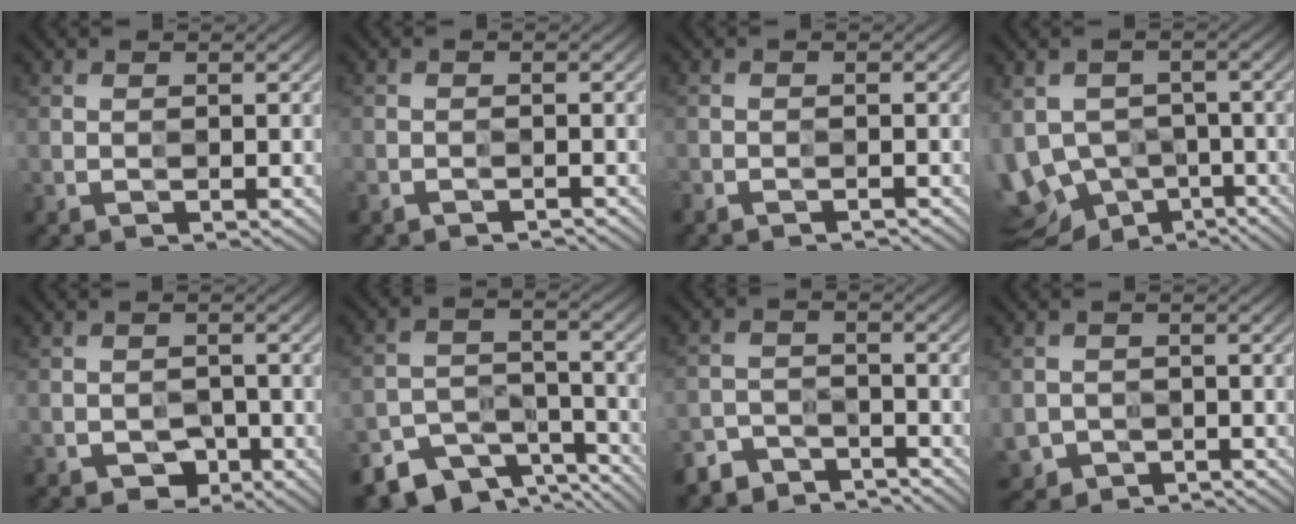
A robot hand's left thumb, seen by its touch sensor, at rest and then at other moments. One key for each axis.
{"total": 1.5, "fx": -1.4, "fy": 0.0, "fz": -0.6, "tx": 0.009, "ty": -0.003, "tz": -0.029}
{"total": 1.5, "fx": -1.4, "fy": -0.2, "fz": -0.3, "tx": 0.002, "ty": -0.001, "tz": -0.029}
{"total": 7.9, "fx": -2.4, "fy": 6.4, "fz": 3.9, "tx": -0.089, "ty": -0.011, "tz": -0.036}
{"total": 1.8, "fx": -1.3, "fy": 1.1, "fz": -0.3, "tx": 0.011, "ty": -0.001, "tz": -0.023}
{"total": 8.0, "fx": -6.9, "fy": 3.6, "fz": 1.8, "tx": -0.030, "ty": -0.014, "tz": -0.119}
{"total": 4.0, "fx": -3.8, "fy": 0.9, "fz": -0.8, "tx": 0.019, "ty": 0.002, "tz": -0.082}
{"total": 2.1, "fx": -1.1, "fy": 1.6, "fz": -0.8, "tx": 0.007, "ty": -0.009, "tz": -0.022}